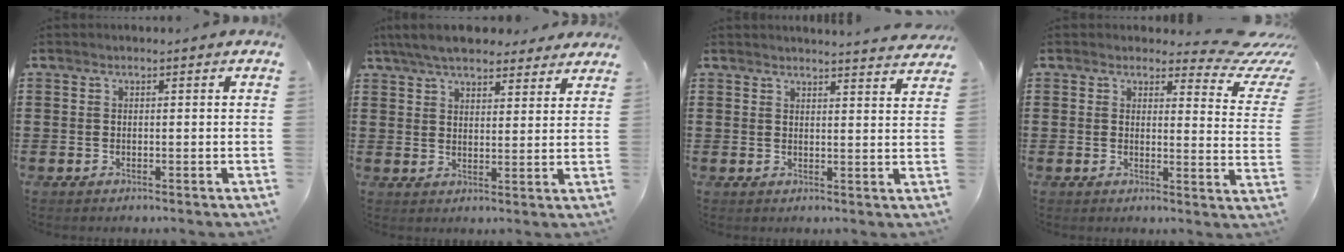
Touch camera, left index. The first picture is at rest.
{"total": 6.3, "force": [5.6, 1.6, 2.4], "torque": [-0.065, -0.008, 0.105]}
{"total": 2.8, "force": [2.7, -0.4, 0.2], "torque": [-0.005, -0.016, 0.049]}
{"total": 4.5, "force": [3.7, 1.5, 2.1], "torque": [-0.037, -0.024, 0.060]}